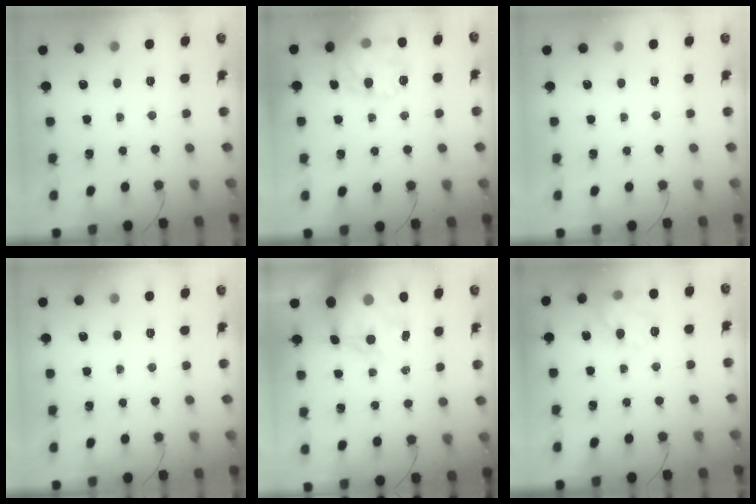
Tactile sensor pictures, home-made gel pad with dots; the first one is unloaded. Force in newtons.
{"total": 16.2, "press": 16.2, "slide": 1.4}
{"total": 0.0}
{"total": 0.0}
{"total": 13.0, "press": 12.5, "slide": 3.6}
{"total": 11.2, "press": 11.2, "slide": 0.2}